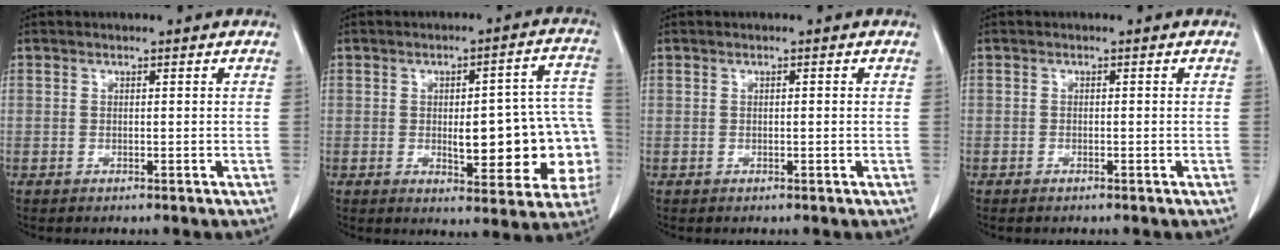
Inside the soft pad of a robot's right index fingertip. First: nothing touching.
{"total": 17.8, "force": [-2.7, 5.9, 16.6], "torque": [-0.150, 0.039, -0.015]}
{"total": 0.8, "force": [0.1, 0.3, 0.8], "torque": [-0.020, 0.005, 0.005]}
{"total": 0.9, "force": [-0.5, 0.6, 0.6], "torque": [-0.014, 0.000, -0.005]}